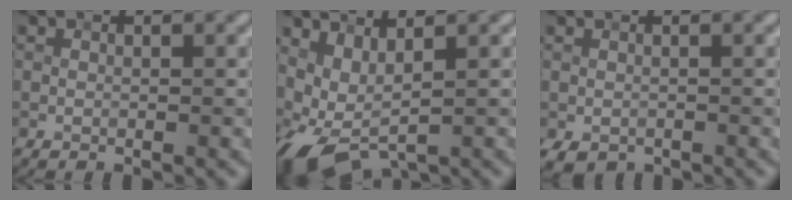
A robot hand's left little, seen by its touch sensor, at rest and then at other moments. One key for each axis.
{"total": 4.5, "fx": 0.1, "fy": 2.1, "fz": 3.9, "tx": -0.098, "ty": -0.004, "tz": 0.007}
{"total": 1.6, "fx": -0.7, "fy": 1.4, "fz": 0.6, "tx": -0.011, "ty": -0.007, "tz": -0.014}